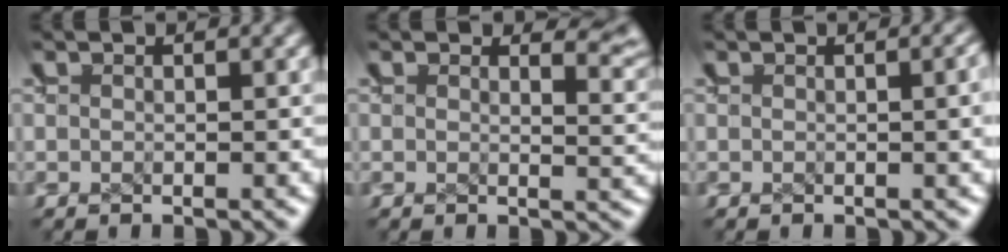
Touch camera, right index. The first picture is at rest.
{"total": 3.0, "force": [2.2, 0.5, 1.9], "torque": [-0.027, -0.014, 0.038]}
{"total": 0.7, "force": [0.2, -0.1, 0.7], "torque": [-0.008, 0.003, 0.006]}